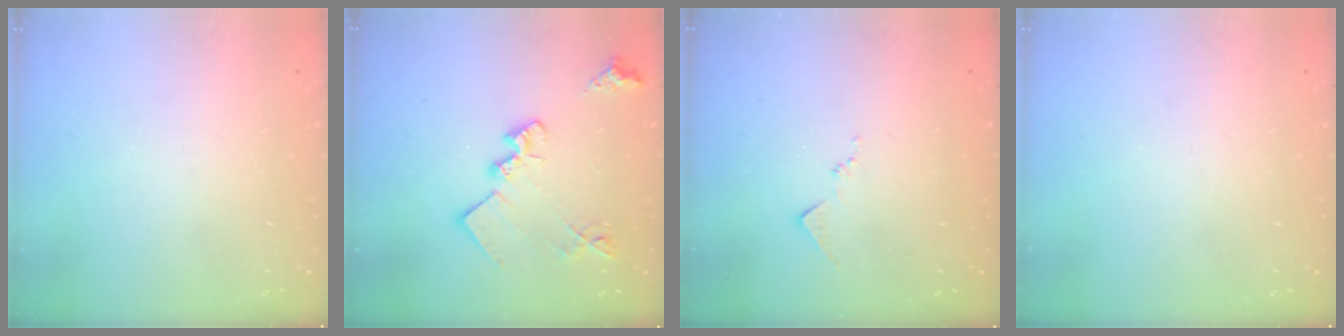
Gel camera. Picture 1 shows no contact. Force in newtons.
{"total": 15.9, "press": 15.9, "slide": 0.8}
{"total": 7.8, "press": 7.8, "slide": 0.2}
{"total": 0.0}